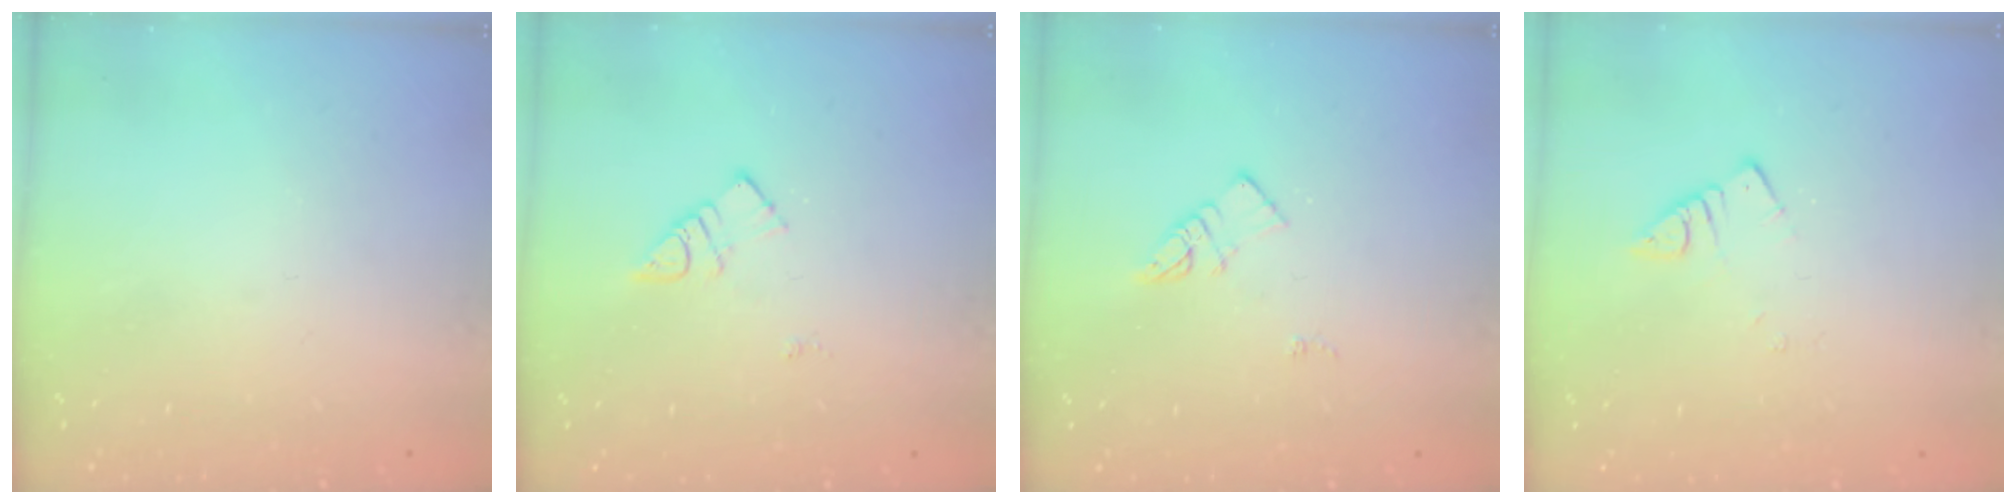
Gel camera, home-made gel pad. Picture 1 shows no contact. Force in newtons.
{"total": 5.8, "press": 5.8, "slide": 0.6}
{"total": 3.9, "press": 3.9, "slide": 0.3}
{"total": 2.5, "press": 2.5, "slide": 0.3}